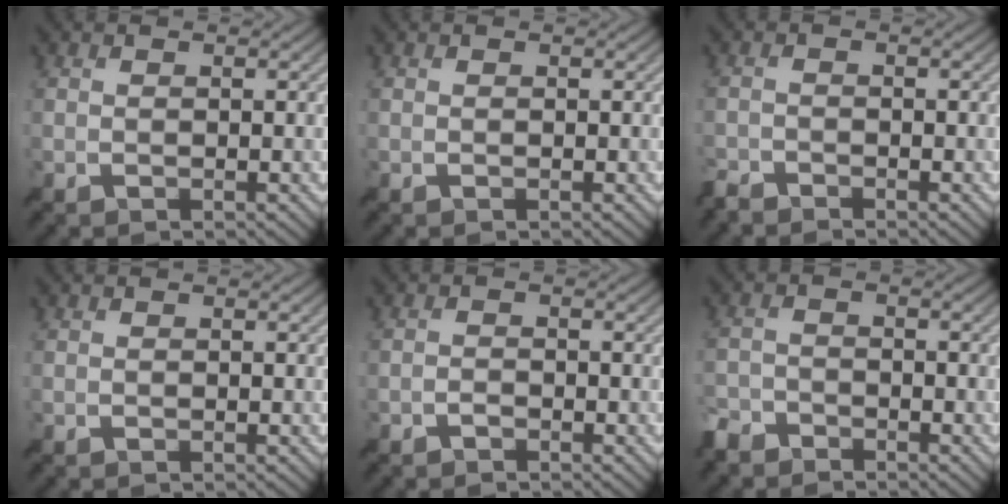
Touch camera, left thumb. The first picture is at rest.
{"total": 0.0}
{"total": 2.2, "force": [-2.1, 0.4, 0.2], "torque": [-0.006, -0.006, -0.051]}
{"total": 0.0}
{"total": 1.0, "force": [-0.9, 0.4, 0.3], "torque": [-0.005, 0.001, -0.020]}
{"total": 3.4, "force": [-3.1, 1.3, 0.7], "torque": [-0.013, -0.004, -0.074]}